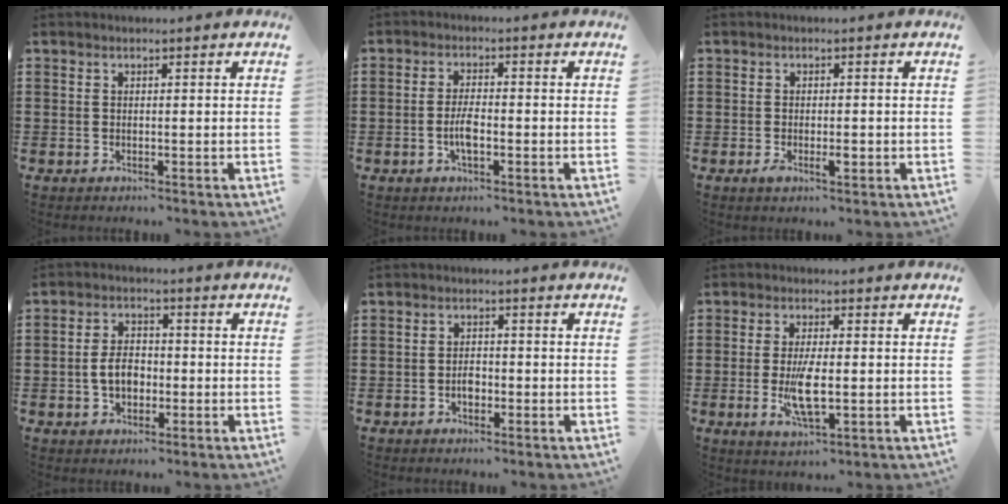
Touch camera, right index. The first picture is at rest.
{"total": 3.7, "force": [-1.0, 1.2, 3.4], "torque": [-0.075, 0.000, -0.024]}
{"total": 2.4, "force": [-0.8, 0.8, 2.1], "torque": [-0.043, -0.005, -0.015]}
{"total": 4.7, "force": [-0.9, 3.0, 3.6], "torque": [-0.068, 0.002, -0.020]}
{"total": 2.3, "force": [-0.7, 1.4, 1.7], "torque": [-0.025, -0.001, -0.015]}
{"total": 6.9, "force": [-1.0, 2.4, 6.4], "torque": [-0.136, -0.009, -0.023]}